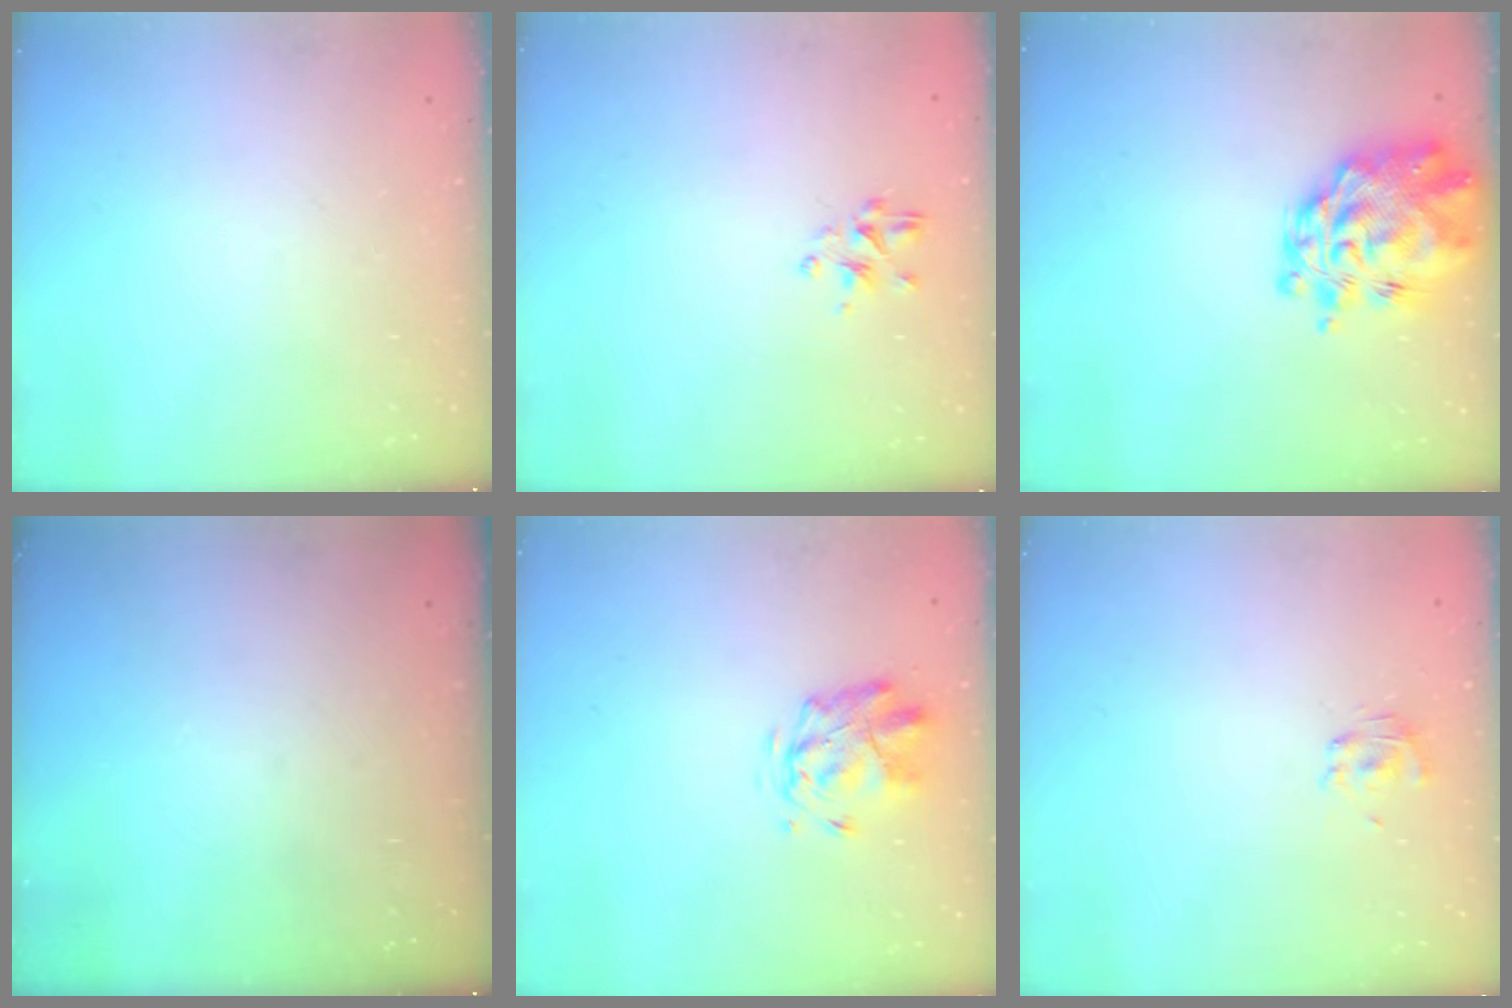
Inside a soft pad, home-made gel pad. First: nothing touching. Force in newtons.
{"total": 2.8, "press": 2.7, "slide": 0.8}
{"total": 10.5, "press": 10.0, "slide": 3.4}
{"total": 0.0}
{"total": 2.9, "press": 2.5, "slide": 1.4}
{"total": 2.0, "press": 1.9, "slide": 0.8}